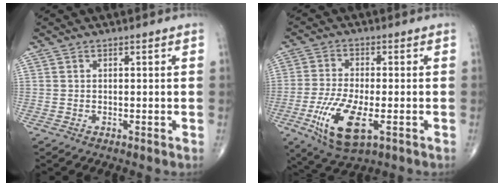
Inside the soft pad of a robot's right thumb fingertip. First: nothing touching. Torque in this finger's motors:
{"motor_torque": [2.83, 1.27, 1.19, -0.43, 0.47]}